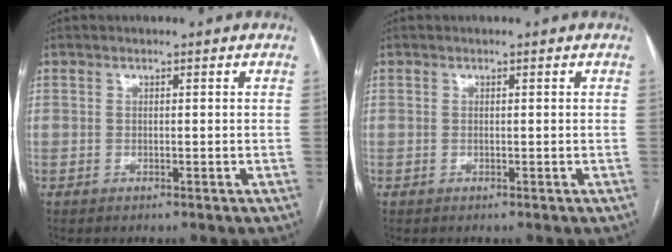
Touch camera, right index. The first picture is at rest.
{"total": 0.0}